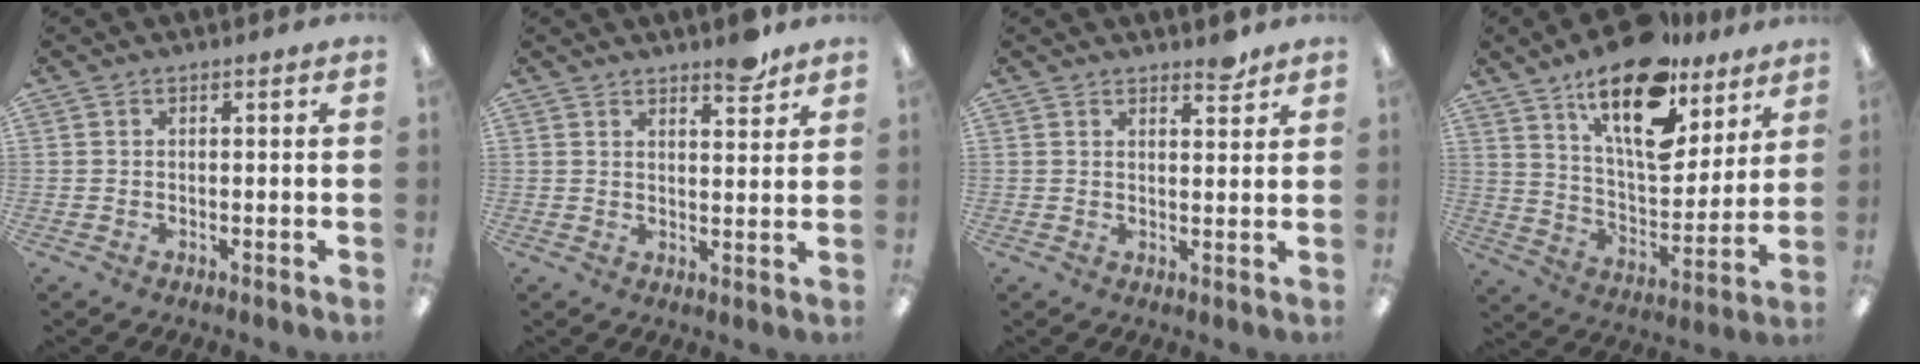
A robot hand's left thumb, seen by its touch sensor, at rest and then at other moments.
{"total": 5.0, "force": [4.3, 1.3, 2.2], "torque": [-0.021, -0.027, 0.072]}
{"total": 3.2, "force": [2.9, 0.9, 1.0], "torque": [0.001, -0.018, 0.048]}
{"total": 20.1, "force": [13.1, 8.7, 12.4], "torque": [-0.205, -0.072, 0.226]}